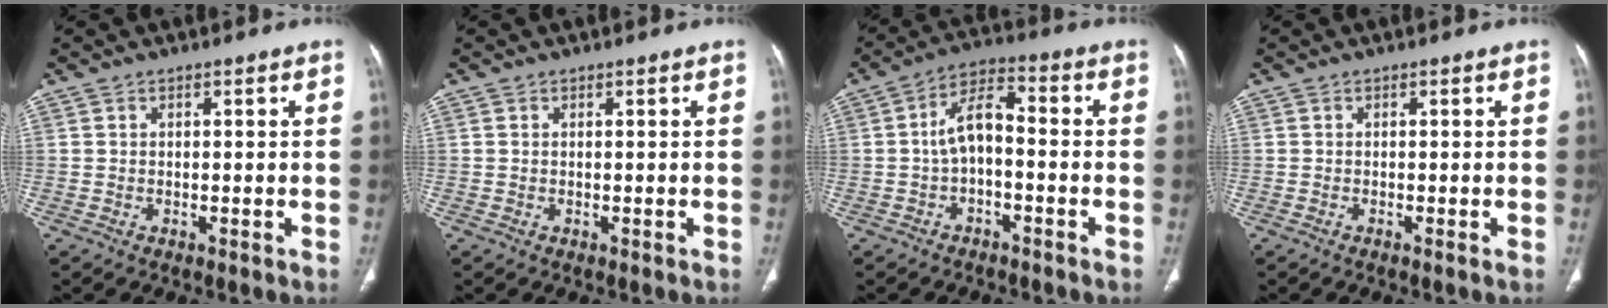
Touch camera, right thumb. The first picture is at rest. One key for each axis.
{"total": 0.0}
{"total": 6.9, "fx": -1.1, "fy": 3.5, "fz": 5.8, "tx": -0.102, "ty": 0.037, "tz": -0.030}
{"total": 0.0}